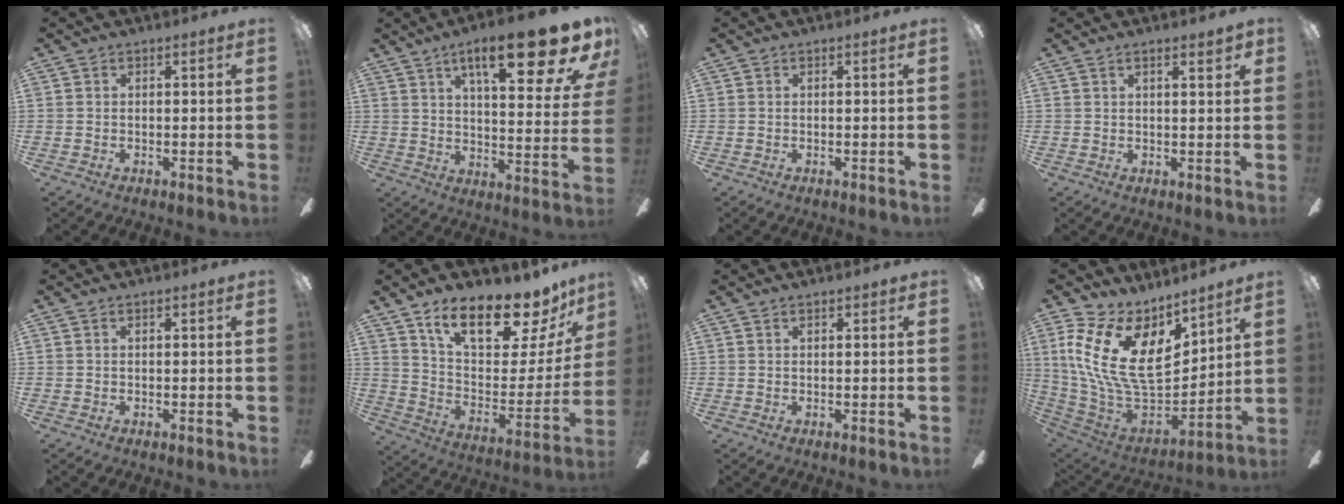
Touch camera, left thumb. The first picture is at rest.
{"total": 19.9, "force": [12.0, 5.3, 15.0], "torque": [-0.211, -0.070, 0.180]}
{"total": 0.0}
{"total": 2.7, "force": [1.6, 0.3, 2.2], "torque": [-0.030, -0.005, 0.022]}
{"total": 0.0}
{"total": 20.4, "force": [15.3, 7.0, 11.6], "torque": [-0.182, -0.104, 0.259]}
{"total": 0.8, "force": [0.7, 0.1, 0.5], "torque": [-0.011, 0.001, 0.012]}
{"total": 23.0, "force": [8.6, 12.9, 16.9], "torque": [-0.340, -0.051, 0.167]}